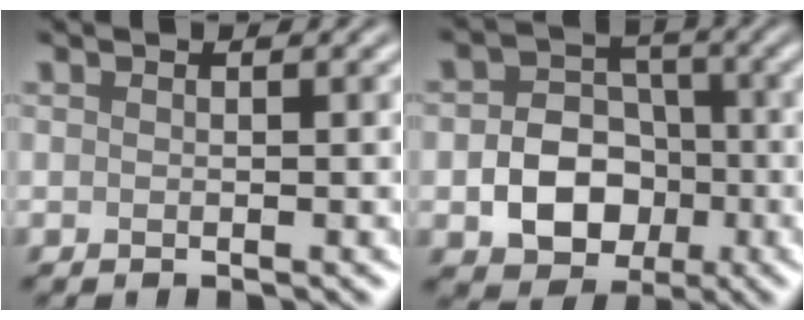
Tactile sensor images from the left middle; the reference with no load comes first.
{"total": 6.4, "force": [-1.7, 5.0, 3.6], "torque": [-0.051, -0.007, -0.030]}